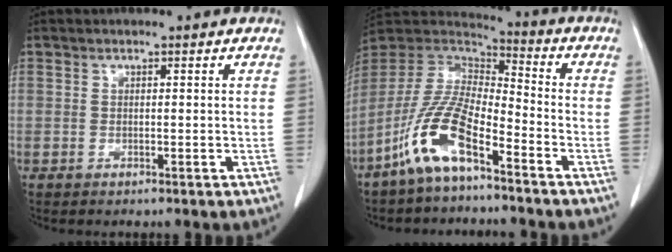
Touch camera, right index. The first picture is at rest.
{"total": 12.3, "force": [-7.3, 3.0, 9.4], "torque": [-0.206, -0.003, -0.146]}